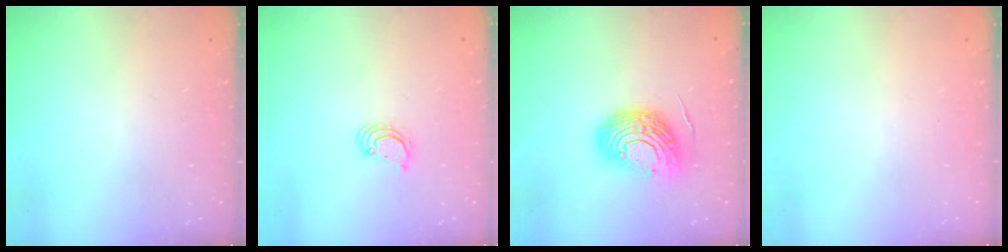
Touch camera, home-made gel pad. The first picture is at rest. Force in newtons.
{"total": 3.1, "press": 3.1, "slide": 0.1}
{"total": 13.6, "press": 13.4, "slide": 2.2}
{"total": 0.0}